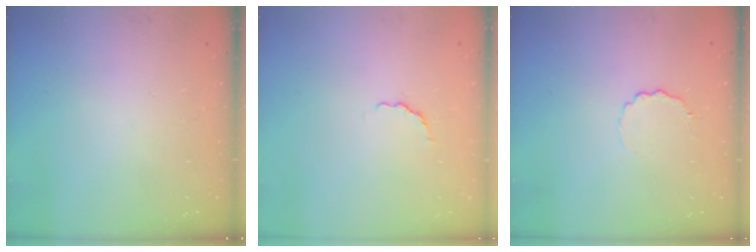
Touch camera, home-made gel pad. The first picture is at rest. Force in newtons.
{"total": 1.8, "press": 1.6, "slide": 0.8}
{"total": 3.8, "press": 3.7, "slide": 1.1}